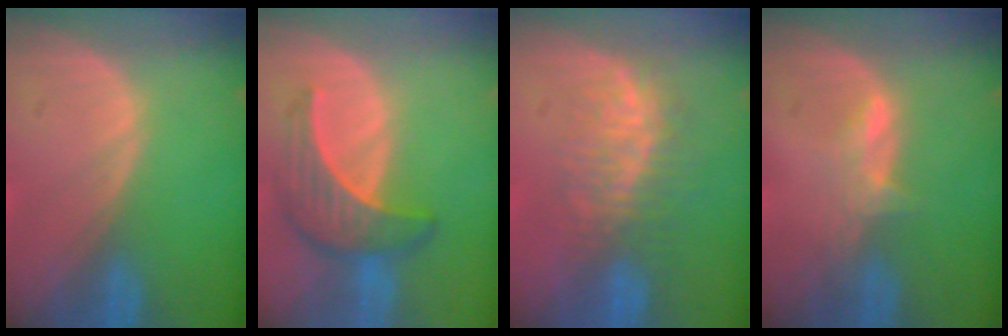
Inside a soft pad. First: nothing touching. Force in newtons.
{"total": 6.7, "press": 6.4, "slide": 2.0}
{"total": 7.6, "press": 7.1, "slide": 2.9}
{"total": 2.3, "press": 2.3, "slide": 0.4}